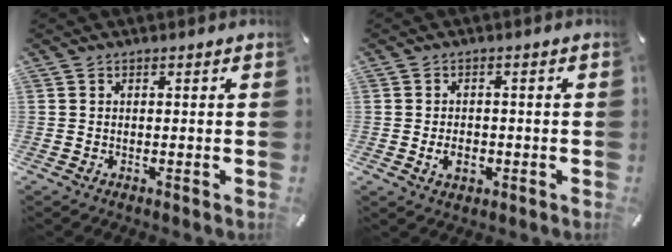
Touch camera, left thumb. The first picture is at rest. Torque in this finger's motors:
{"motor_torque": [0.23, 0.24, 0.23, 0.04, 0.02]}